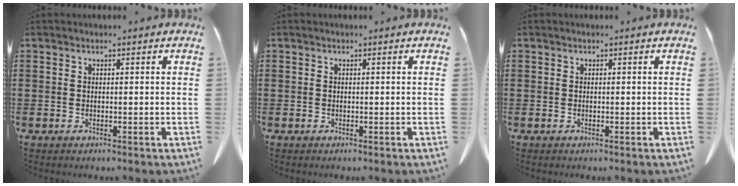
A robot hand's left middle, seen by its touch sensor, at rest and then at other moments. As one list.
[{"total": 0.0}, {"total": 0.0}]